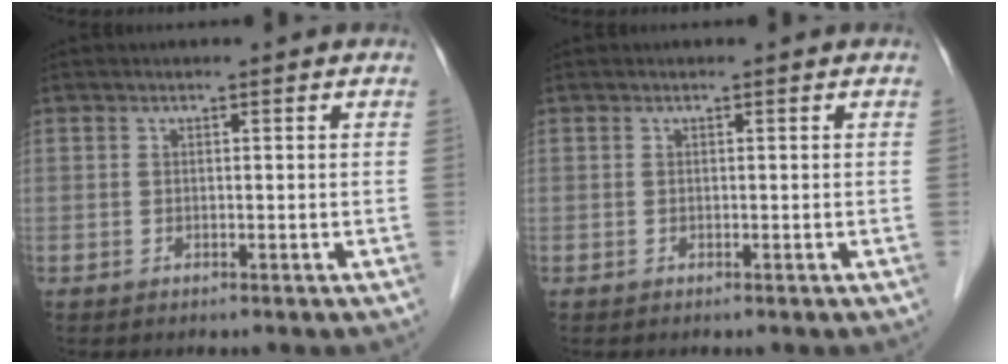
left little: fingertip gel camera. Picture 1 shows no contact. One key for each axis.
{"total": 0.0}